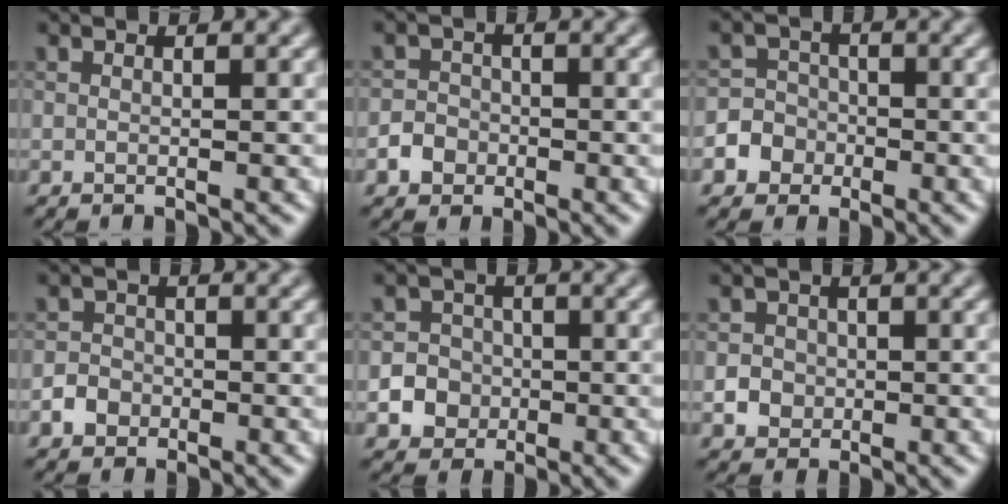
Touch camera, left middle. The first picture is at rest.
{"total": 2.2, "force": [-0.9, 1.9, 0.6], "torque": [0.000, 0.003, -0.021]}
{"total": 4.0, "force": [-1.8, 3.5, 0.5], "torque": [0.020, 0.000, -0.045]}
{"total": 1.9, "force": [-0.8, 1.6, 0.5], "torque": [-0.003, 0.003, -0.019]}
{"total": 5.2, "force": [-1.7, 4.8, 1.0], "torque": [0.003, 0.002, -0.047]}
{"total": 2.1, "force": [-0.4, 2.0, 0.5], "torque": [0.004, -0.003, -0.012]}